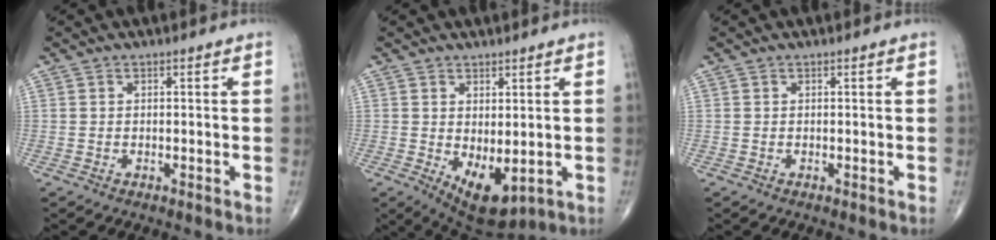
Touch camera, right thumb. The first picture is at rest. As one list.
[{"total": 8.3, "force": [-1.1, 4.2, 7.1], "torque": [-0.096, -0.013, 0.003]}, {"total": 0.0}]